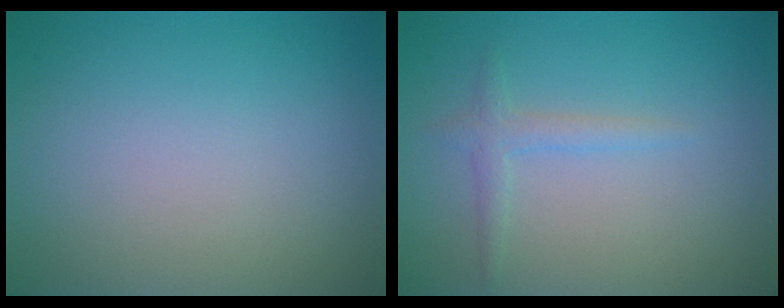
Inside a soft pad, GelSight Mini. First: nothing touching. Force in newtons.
{"total": 1.5, "press": 1.4, "slide": 0.1}